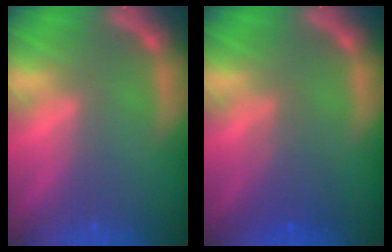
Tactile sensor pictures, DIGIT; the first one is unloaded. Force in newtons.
{"total": 2.9}